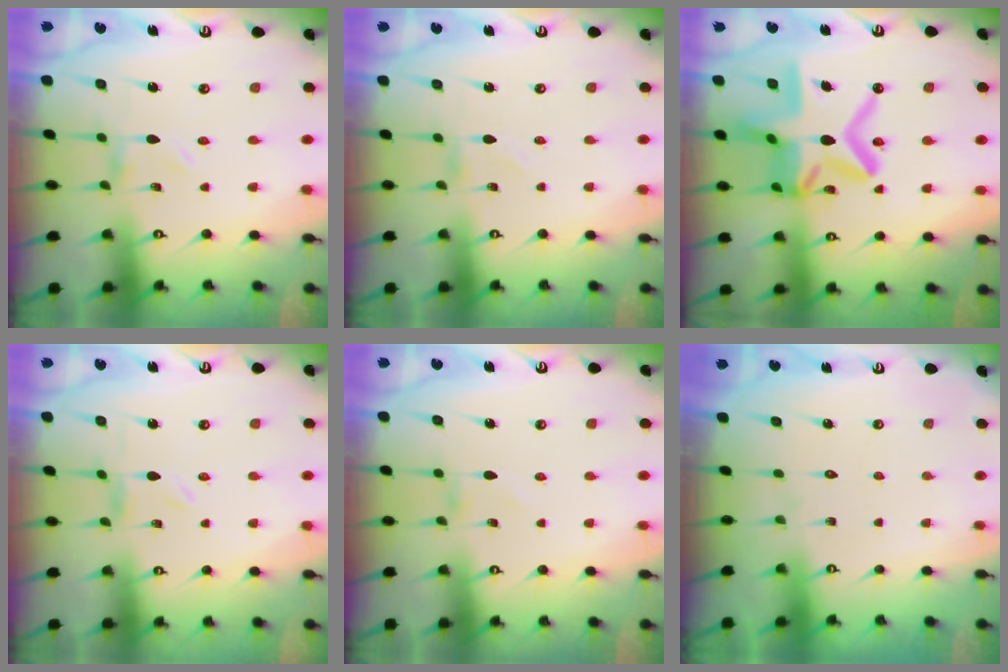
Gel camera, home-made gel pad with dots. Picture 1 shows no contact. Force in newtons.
{"total": 0.6, "press": 0.6, "slide": 0.1}
{"total": 21.1, "press": 21.0, "slide": 1.9}
{"total": 0.0}
{"total": 0.7, "press": 0.7, "slide": 0.2}
{"total": 1.7, "press": 1.7, "slide": 0.1}